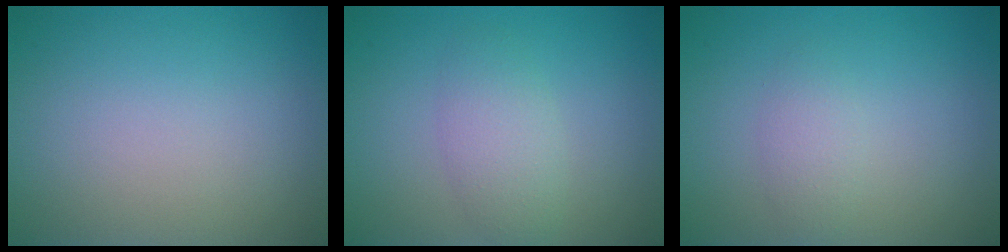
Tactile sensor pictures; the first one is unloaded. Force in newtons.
{"total": 2.7, "press": 2.7, "slide": 0.1}
{"total": 1.5, "press": 1.5, "slide": 0.0}